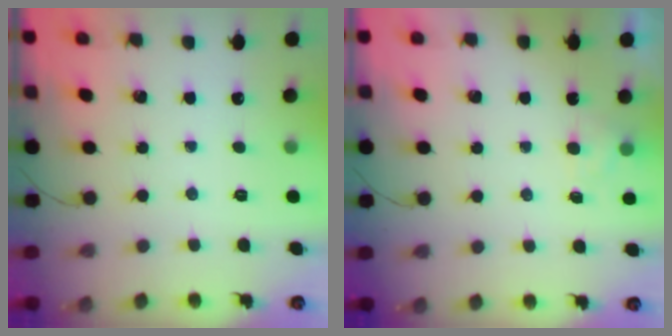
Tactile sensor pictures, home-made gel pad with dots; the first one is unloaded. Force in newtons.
{"total": 1.3, "press": 0.7, "slide": 1.0}